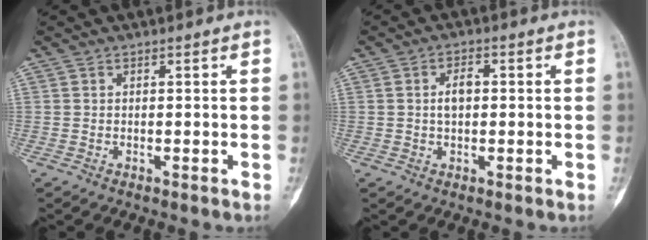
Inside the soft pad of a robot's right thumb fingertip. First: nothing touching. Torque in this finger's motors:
{"motor_torque": [-0.38, 0.66, -0.05, 0.01, 0.12]}